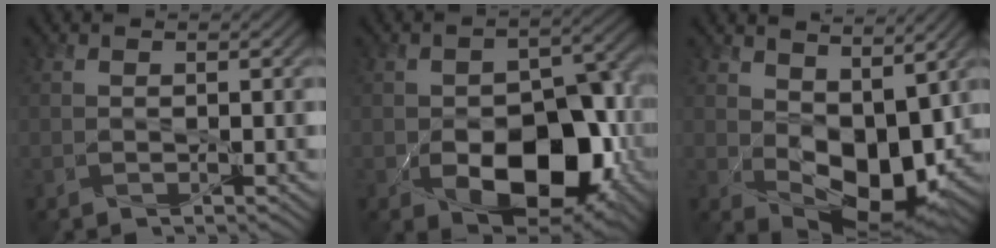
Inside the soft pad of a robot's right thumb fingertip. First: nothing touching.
{"total": 13.4, "force": [-4.1, 8.3, 9.7], "torque": [-0.135, -0.020, -0.058]}
{"total": 9.7, "force": [2.4, 5.9, 7.3], "torque": [-0.133, -0.018, 0.050]}